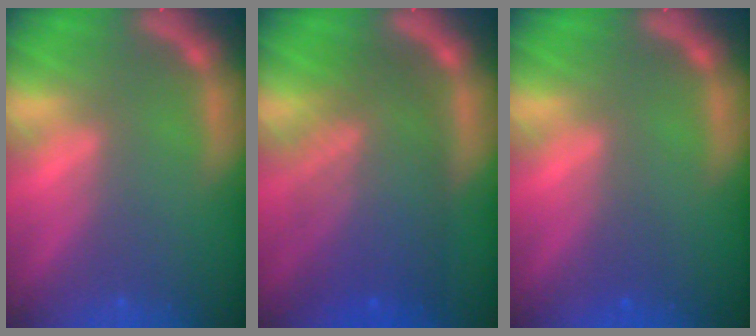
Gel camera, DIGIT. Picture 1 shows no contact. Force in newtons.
{"total": 9.1}
{"total": 1.0}